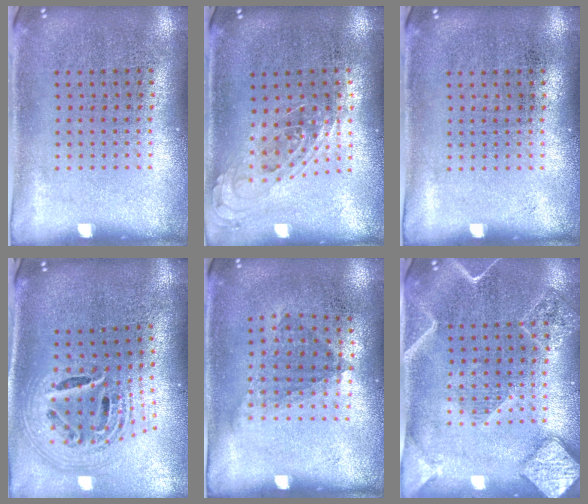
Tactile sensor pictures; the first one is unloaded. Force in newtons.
{"total": 0.8, "press": 0.7, "slide": 0.3}
{"total": 0.0}
{"total": 2.7, "press": 1.9, "slide": 1.9}
{"total": 1.1, "press": 0.8, "slide": 0.7}
{"total": 2.4, "press": 2.2, "slide": 0.9}